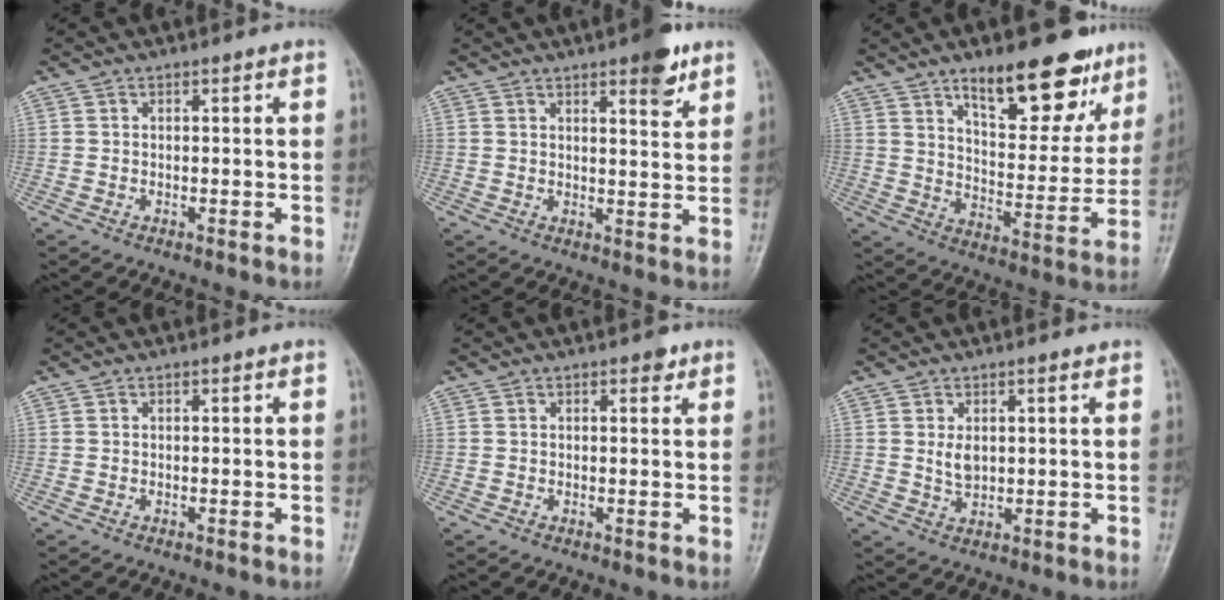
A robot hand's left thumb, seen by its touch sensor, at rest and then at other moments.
{"total": 6.5, "force": [4.0, 1.9, 4.7], "torque": [-0.049, -0.021, 0.051]}
{"total": 19.1, "force": [12.1, 7.8, 12.5], "torque": [-0.120, -0.069, 0.186]}
{"total": 0.0}
{"total": 1.5, "force": [0.9, 0.8, 0.8], "torque": [-0.001, -0.002, 0.009]}
{"total": 3.0, "force": [0.9, 1.8, 2.2], "torque": [-0.029, -0.011, 0.024]}